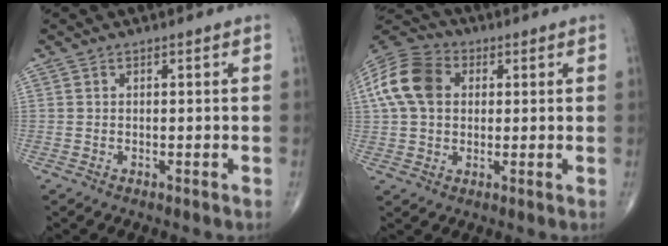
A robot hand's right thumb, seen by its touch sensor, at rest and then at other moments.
{"total": 12.8, "force": [2.5, 9.4, 8.3], "torque": [-0.157, 0.021, 0.037]}